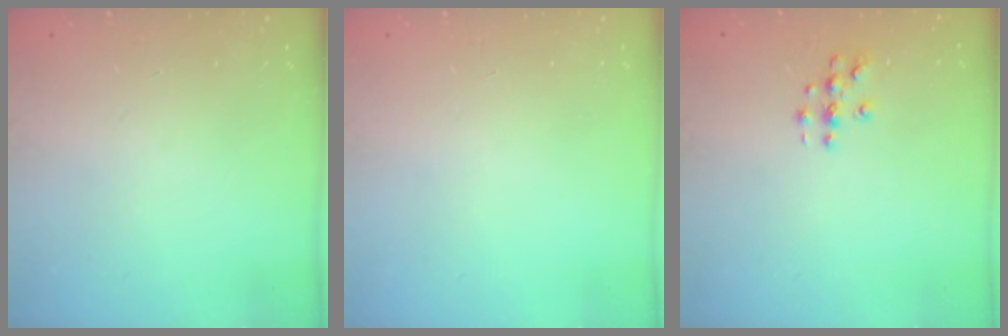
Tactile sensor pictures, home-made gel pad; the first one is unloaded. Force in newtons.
{"total": 0.0}
{"total": 3.9, "press": 3.9, "slide": 0.5}